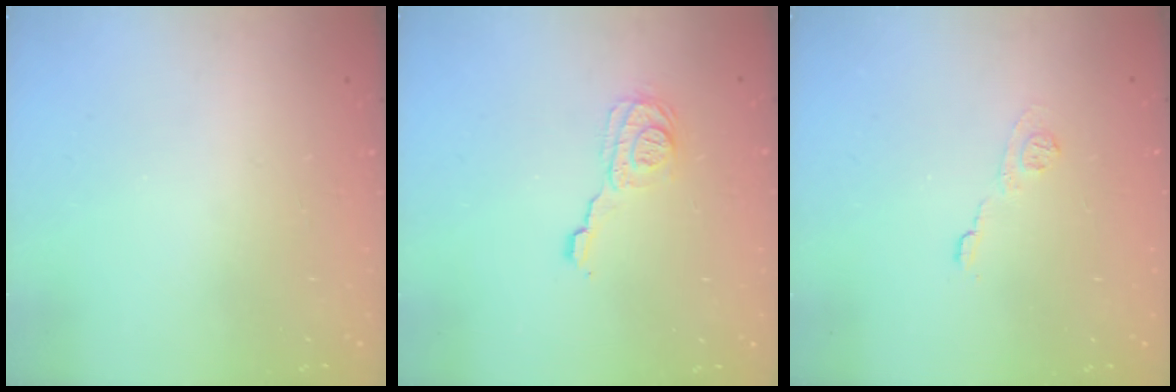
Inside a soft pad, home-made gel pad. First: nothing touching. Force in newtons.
{"total": 10.3, "press": 10.2, "slide": 1.3}
{"total": 5.8, "press": 5.8, "slide": 0.7}